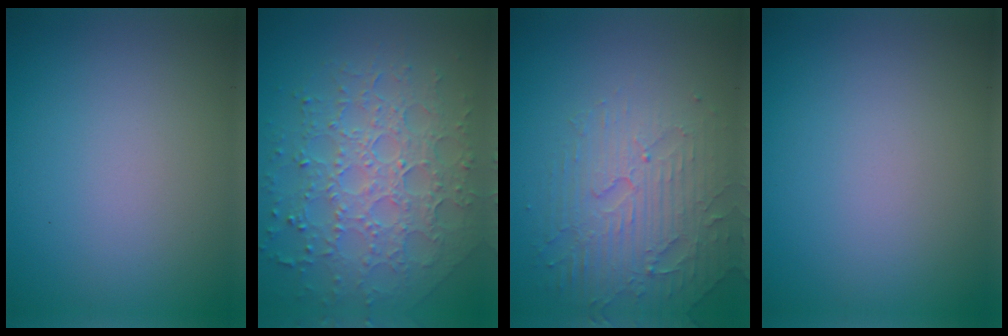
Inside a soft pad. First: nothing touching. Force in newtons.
{"total": 7.6, "press": 5.4, "slide": 5.3}
{"total": 4.5, "press": 3.6, "slide": 2.7}
{"total": 0.0}